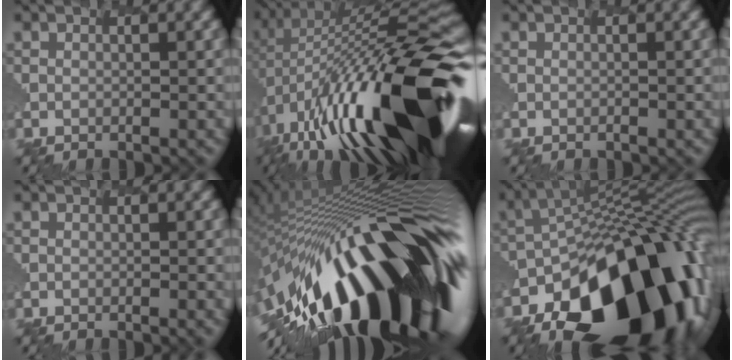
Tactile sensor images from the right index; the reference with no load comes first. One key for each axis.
{"total": 19.3, "fx": -4.0, "fy": 7.6, "fz": 17.3, "tx": -0.290, "ty": -0.011, "tz": -0.069}
{"total": 0.0}
{"total": 1.1, "fx": -0.1, "fy": 0.4, "fz": 1.0, "tx": -0.009, "ty": 0.003, "tz": -0.006}
{"total": 19.0, "fx": -5.5, "fy": 8.2, "fz": 16.2, "tx": -0.269, "ty": -0.019, "tz": -0.113}
{"total": 18.5, "fx": -10.3, "fy": 9.4, "fz": 12.1, "tx": -0.195, "ty": -0.031, "tz": -0.155}